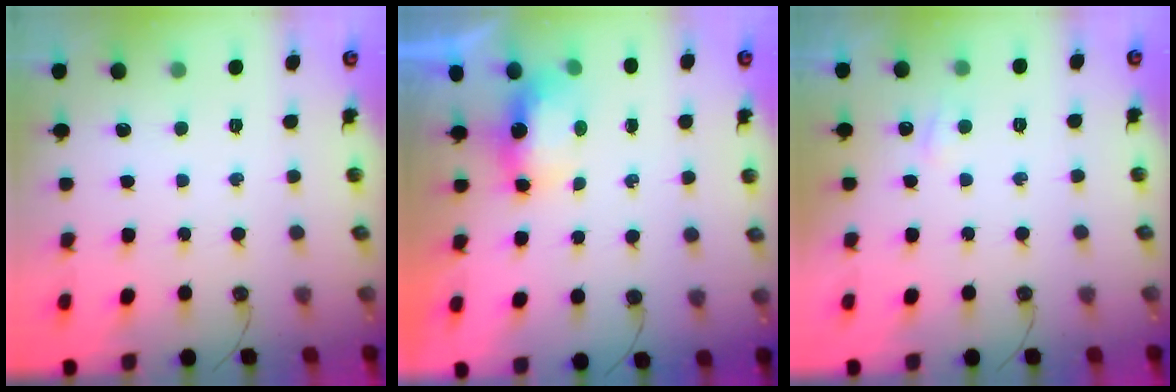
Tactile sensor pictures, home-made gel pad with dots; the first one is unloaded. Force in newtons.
{"total": 8.2, "press": 6.6, "slide": 4.9}
{"total": 3.5, "press": 3.4, "slide": 0.7}